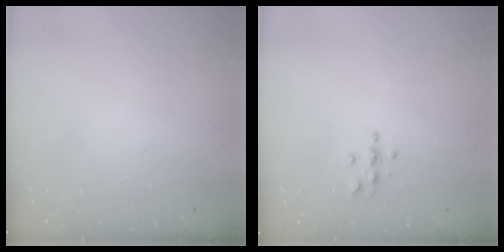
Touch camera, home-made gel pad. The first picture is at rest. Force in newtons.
{"total": 3.9, "press": 3.8, "slide": 0.4}